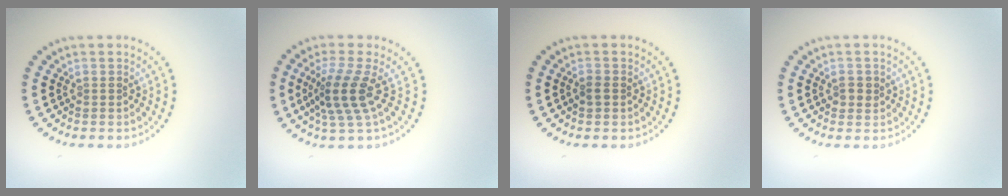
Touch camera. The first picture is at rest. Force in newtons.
{"total": 3.8, "press": 2.9, "slide": 2.5}
{"total": 1.0, "press": 1.0, "slide": 0.1}
{"total": 1.2, "press": 1.2, "slide": 0.1}